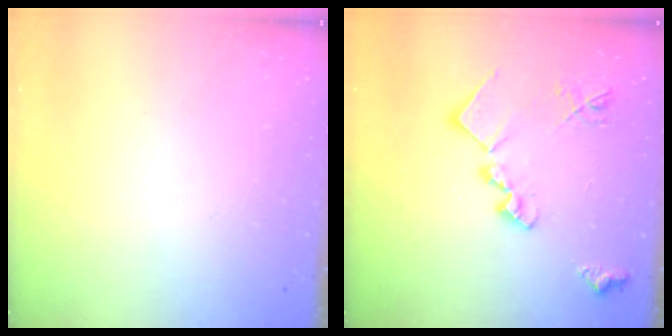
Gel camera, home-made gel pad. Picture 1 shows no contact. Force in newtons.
{"total": 16.8, "press": 16.7, "slide": 0.8}